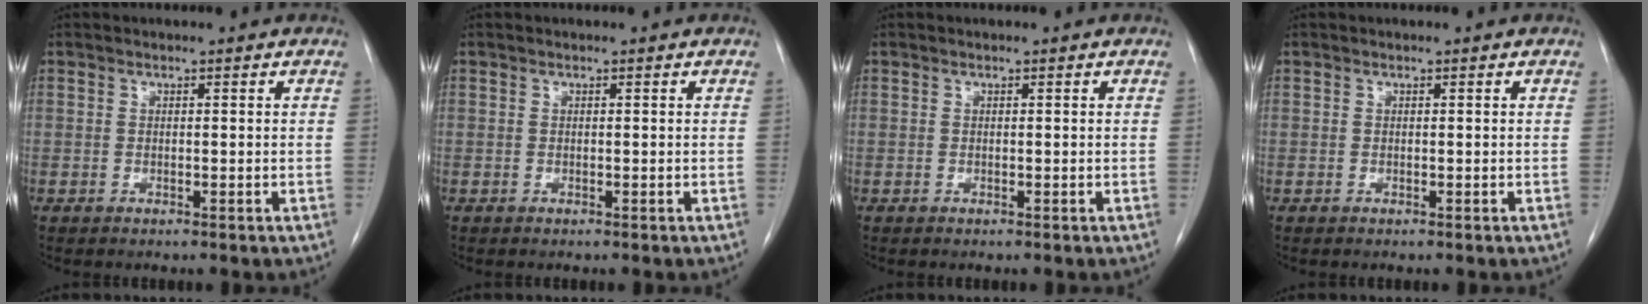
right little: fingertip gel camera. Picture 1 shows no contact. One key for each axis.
{"total": 0.0}
{"total": 0.0}
{"total": 0.0}